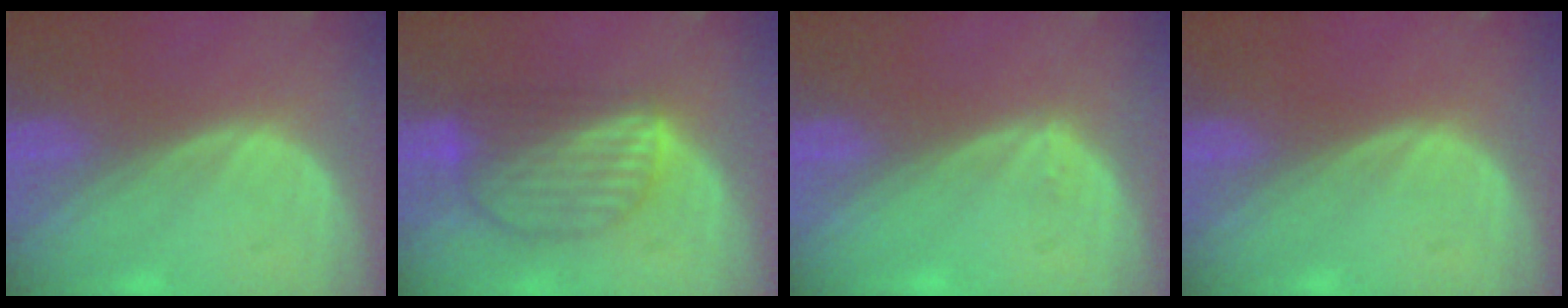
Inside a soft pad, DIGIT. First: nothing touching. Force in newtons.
{"total": 7.7, "press": 7.1, "slide": 3.0}
{"total": 0.6, "press": 0.4, "slide": 0.5}
{"total": 0.0}